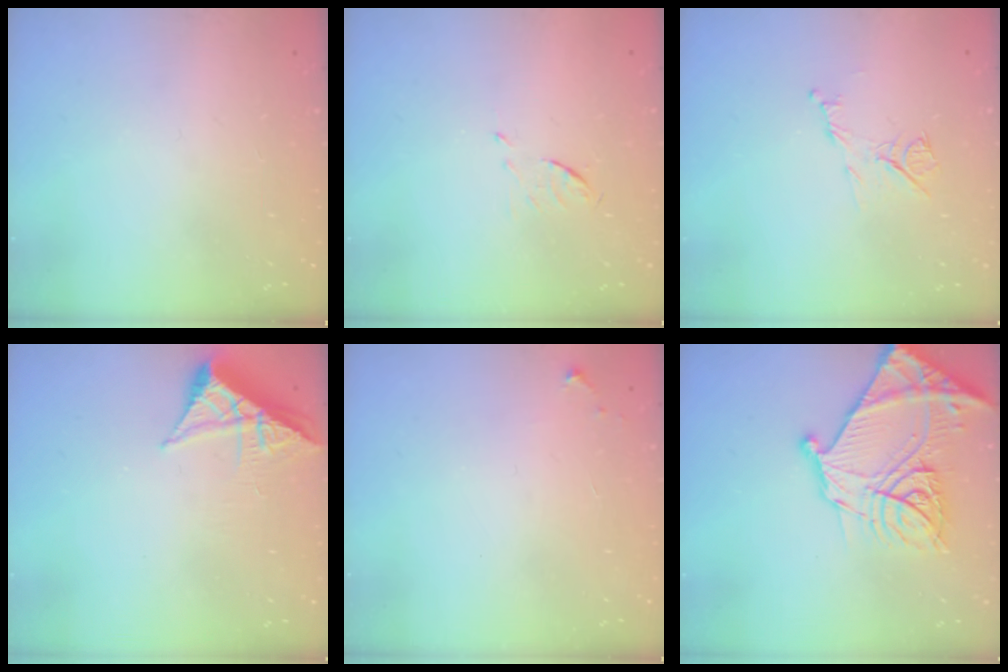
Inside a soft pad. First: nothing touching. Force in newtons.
{"total": 5.2, "press": 5.1, "slide": 0.8}
{"total": 7.2, "press": 7.1, "slide": 0.8}
{"total": 6.3, "press": 6.2, "slide": 0.9}
{"total": 4.3, "press": 4.3, "slide": 0.7}
{"total": 25.3, "press": 25.1, "slide": 2.8}